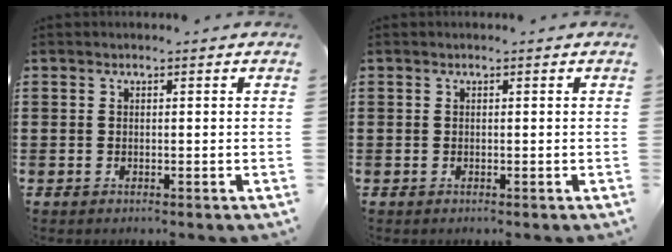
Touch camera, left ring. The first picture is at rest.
{"total": 0.0}